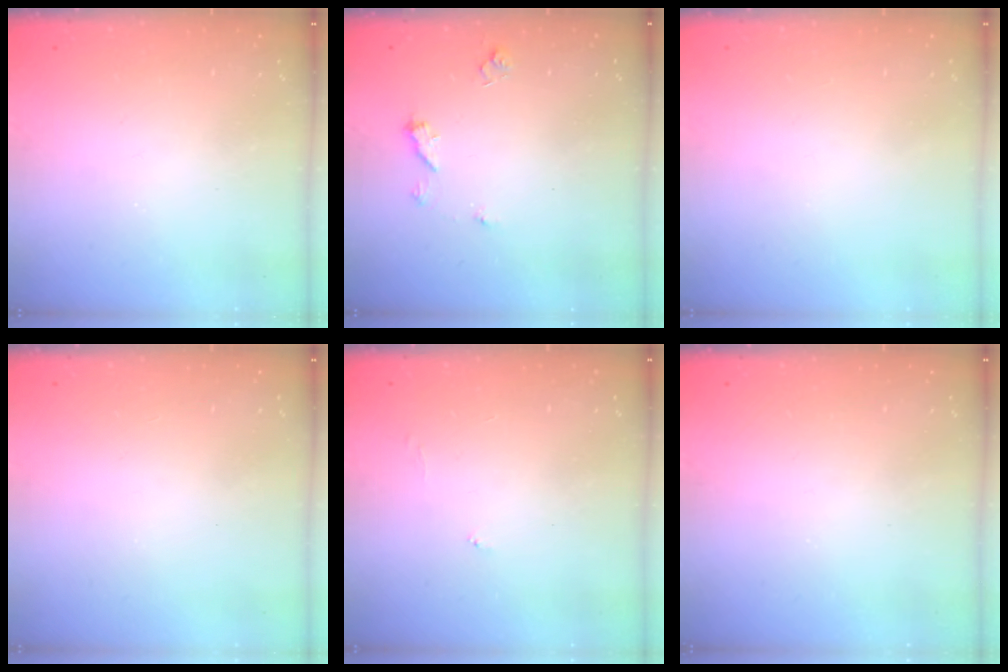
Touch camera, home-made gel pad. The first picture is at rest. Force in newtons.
{"total": 7.0, "press": 7.0, "slide": 0.7}
{"total": 0.0}
{"total": 0.0}
{"total": 3.9, "press": 3.9, "slide": 0.3}
{"total": 0.0}